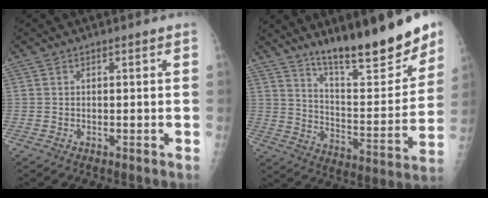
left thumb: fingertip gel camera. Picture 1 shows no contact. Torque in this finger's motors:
{"motor_torque": [0.54, 0.64, 1.45, -1.32, 0.12]}